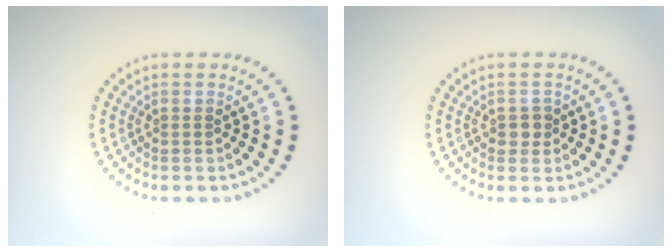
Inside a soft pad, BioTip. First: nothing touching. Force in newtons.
{"total": 1.3, "press": 1.2, "slide": 0.5}